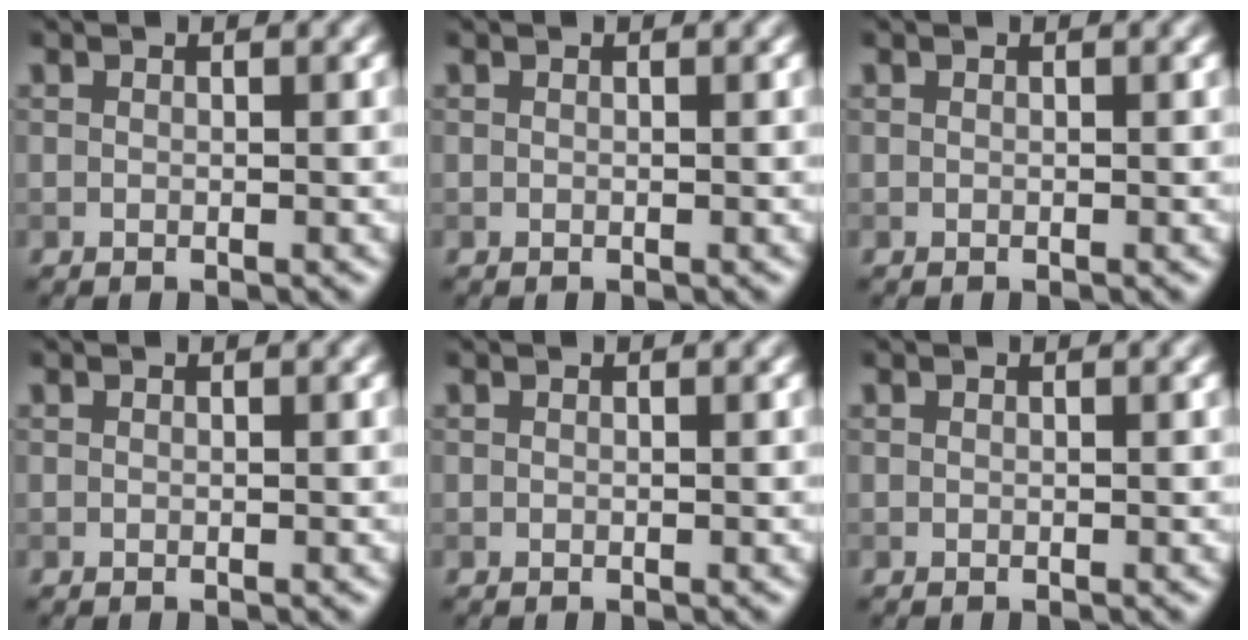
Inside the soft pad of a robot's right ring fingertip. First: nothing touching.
{"total": 0.0}
{"total": 0.0}
{"total": 0.0}
{"total": 0.0}
{"total": 0.0}